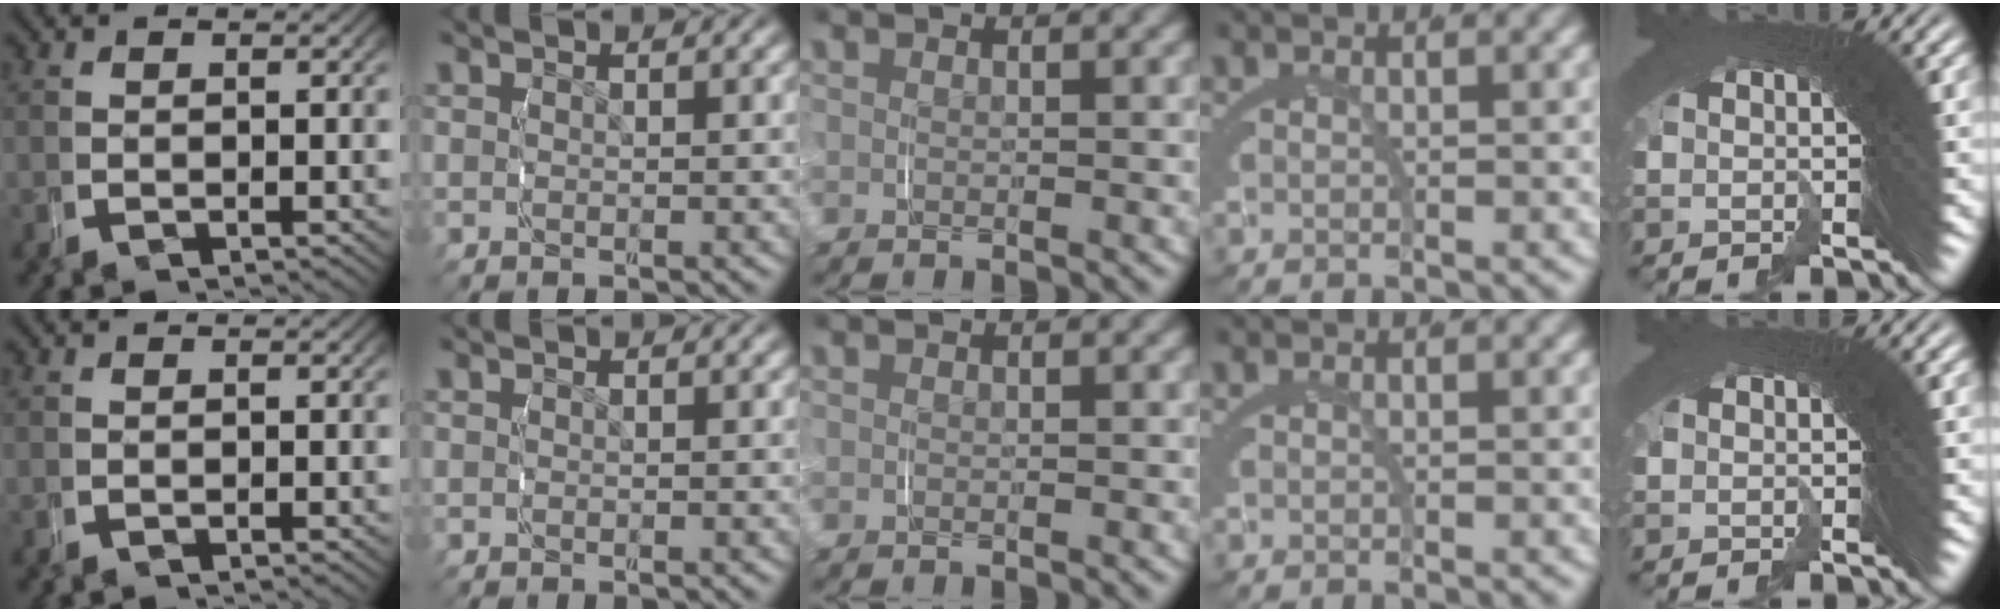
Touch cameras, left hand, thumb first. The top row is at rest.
{}